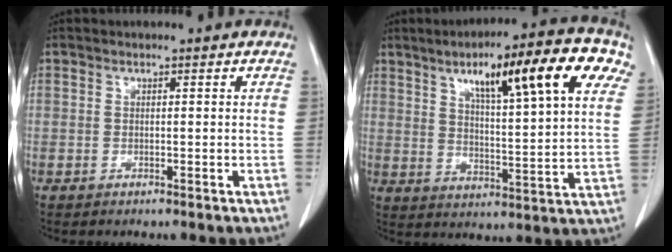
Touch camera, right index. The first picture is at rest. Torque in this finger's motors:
{"motor_torque": [1.15, 0.99, 0.40, 0.18]}